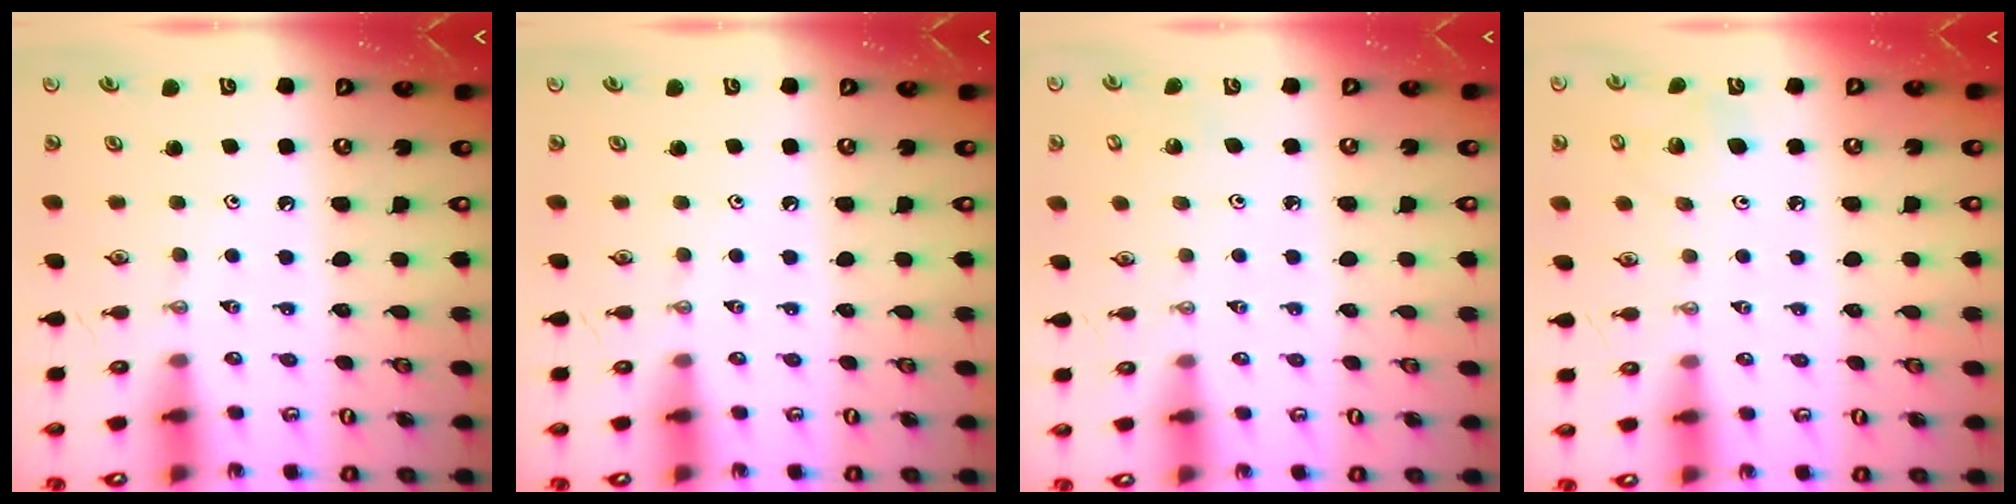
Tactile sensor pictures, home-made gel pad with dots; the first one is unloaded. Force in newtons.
{"total": 0.0}
{"total": 2.3, "press": 2.3, "slide": 0.1}
{"total": 7.4, "press": 7.0, "slide": 2.4}